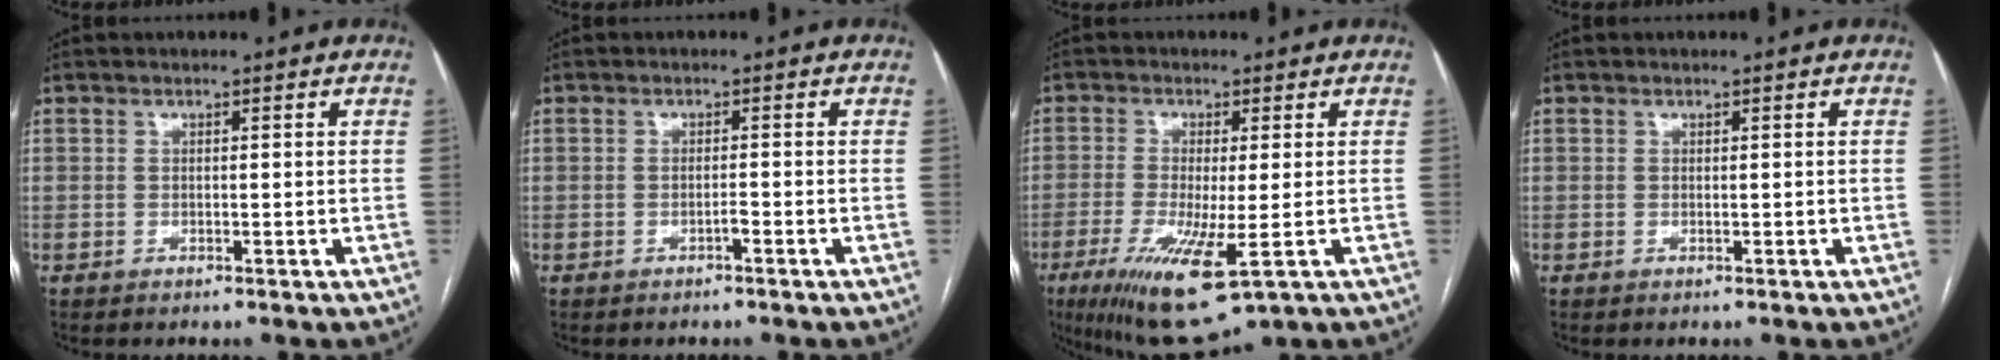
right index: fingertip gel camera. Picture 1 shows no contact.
{"total": 0.9, "force": [-0.7, 0.1, 0.7], "torque": [-0.012, 0.001, -0.012]}
{"total": 11.8, "force": [-5.0, 1.8, 10.5], "torque": [-0.194, -0.038, -0.077]}
{"total": 0.0}